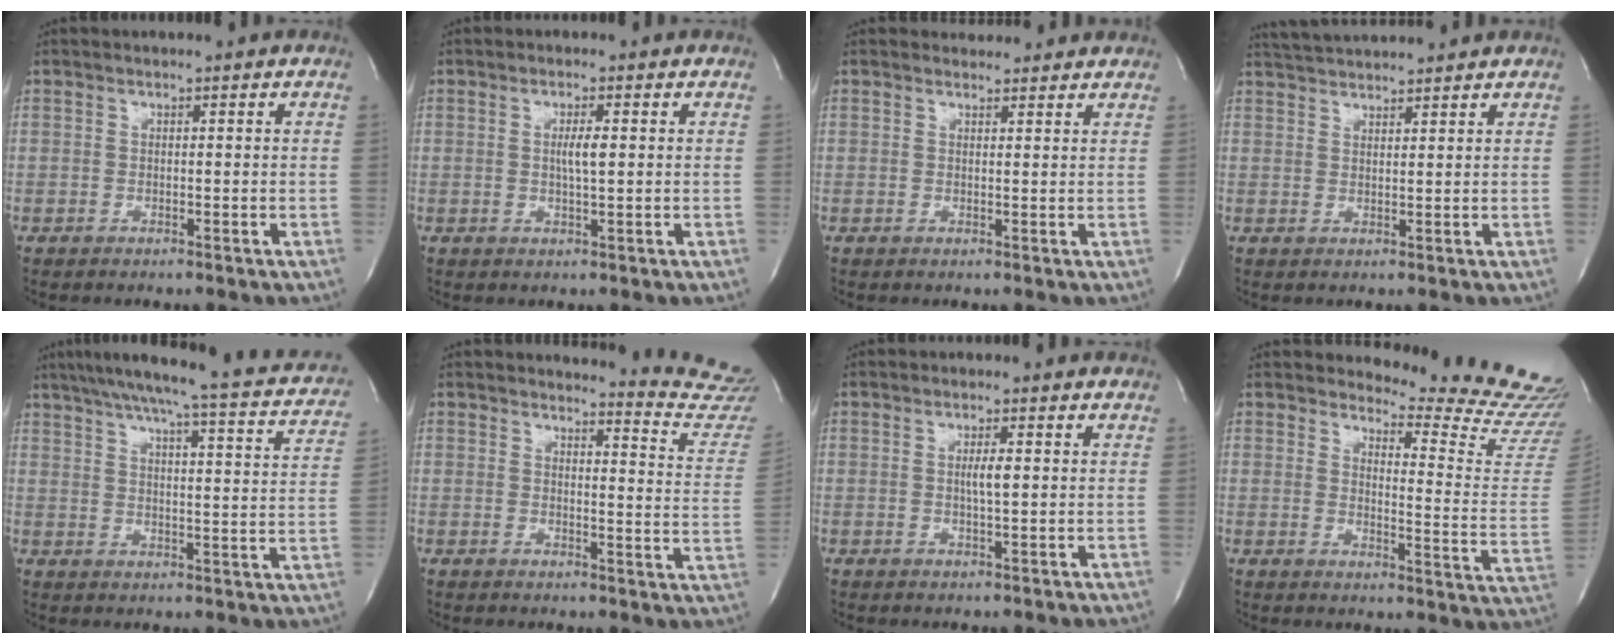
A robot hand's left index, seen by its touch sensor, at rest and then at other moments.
{"total": 2.5, "force": [0.2, 0.2, 2.5], "torque": [-0.047, -0.002, 0.002]}
{"total": 3.3, "force": [3.1, 1.0, 0.1], "torque": [-0.007, 0.009, 0.034]}
{"total": 6.4, "force": [6.2, -0.2, 1.5], "torque": [-0.037, 0.030, 0.102]}
{"total": 23.6, "force": [20.7, 2.5, 11.1], "torque": [-0.162, -0.024, 0.245]}
{"total": 12.5, "force": [12.5, -0.9, 0.1], "torque": [0.015, -0.130, 0.109]}
{"total": 2.2, "force": [0.2, 0.2, 2.2], "torque": [-0.041, -0.001, 0.001]}
{"total": 16.7, "force": [16.5, -0.3, 2.6], "torque": [-0.028, -0.161, 0.172]}